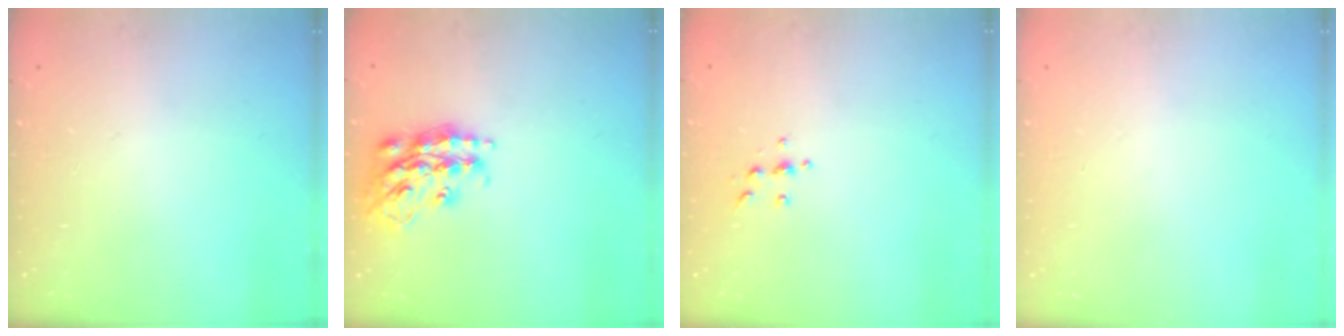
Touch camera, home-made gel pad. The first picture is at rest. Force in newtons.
{"total": 17.5, "press": 17.5, "slide": 1.0}
{"total": 5.3, "press": 5.3, "slide": 0.5}
{"total": 0.0}